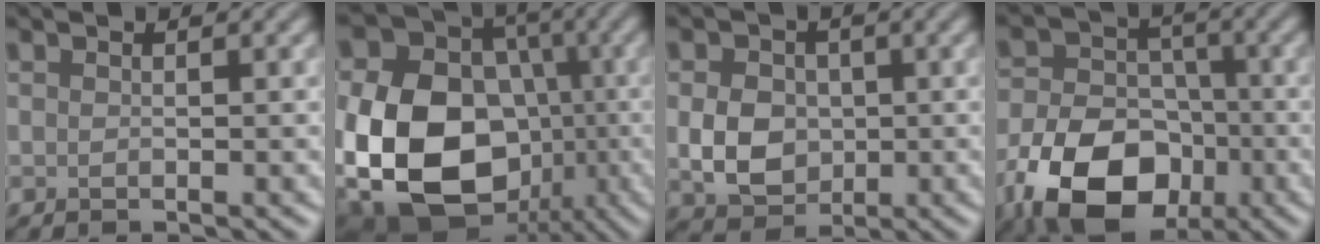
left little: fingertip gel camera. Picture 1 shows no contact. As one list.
[{"total": 16.5, "force": [-3.5, 12.6, 10.1], "torque": [-0.209, -0.024, -0.057]}, {"total": 4.8, "force": [-0.2, 3.8, 2.8], "torque": [-0.055, -0.002, -0.004]}, {"total": 11.2, "force": [-4.9, 7.6, 6.7], "torque": [-0.137, -0.023, -0.086]}]